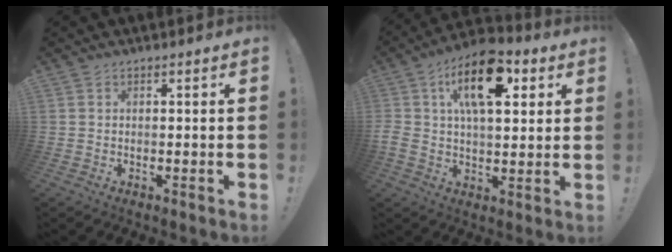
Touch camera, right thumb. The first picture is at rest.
{"total": 17.7, "force": [6.6, 9.0, 13.8], "torque": [-0.215, -0.012, 0.112]}